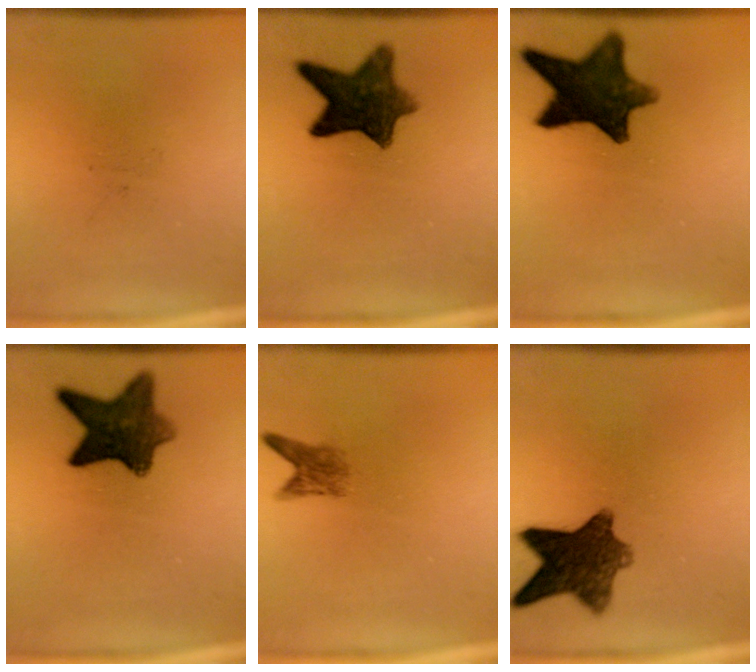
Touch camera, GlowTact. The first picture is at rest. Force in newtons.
{"total": 9.9}
{"total": 12.5}
{"total": 9.3}
{"total": 2.3}
{"total": 10.1}